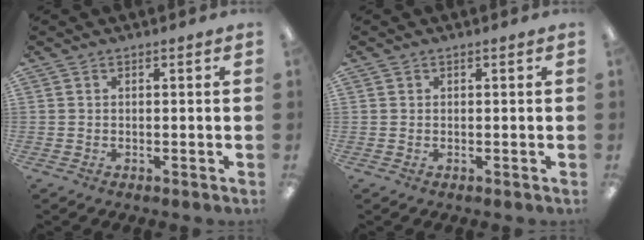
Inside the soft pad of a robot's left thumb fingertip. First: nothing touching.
{"total": 0.0}